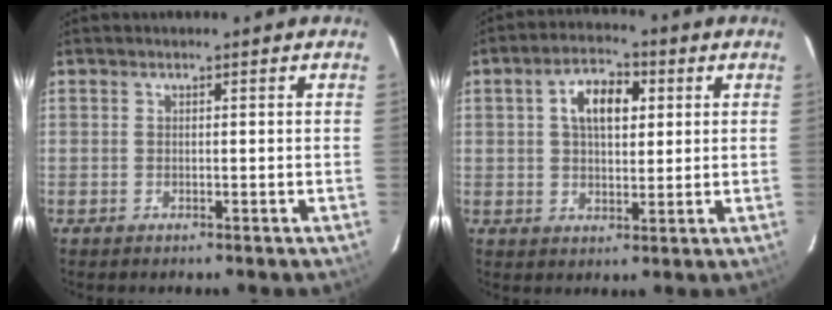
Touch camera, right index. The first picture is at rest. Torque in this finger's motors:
{"motor_torque": [0.56, 0.35, 0.18, 0.09]}